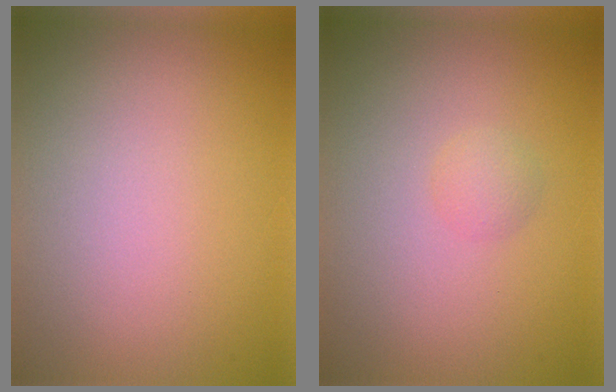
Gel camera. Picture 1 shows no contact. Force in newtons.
{"total": 1.1, "press": 1.1, "slide": 0.0}